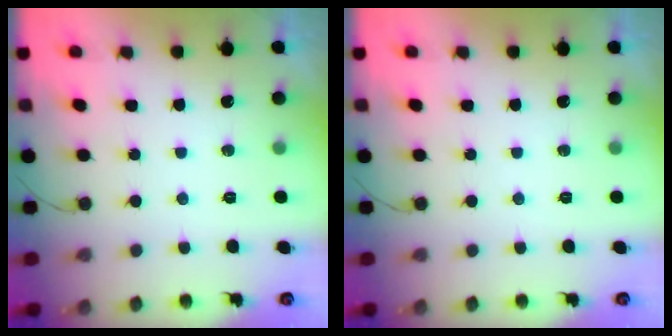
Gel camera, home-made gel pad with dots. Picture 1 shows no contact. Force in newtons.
{"total": 0.0}